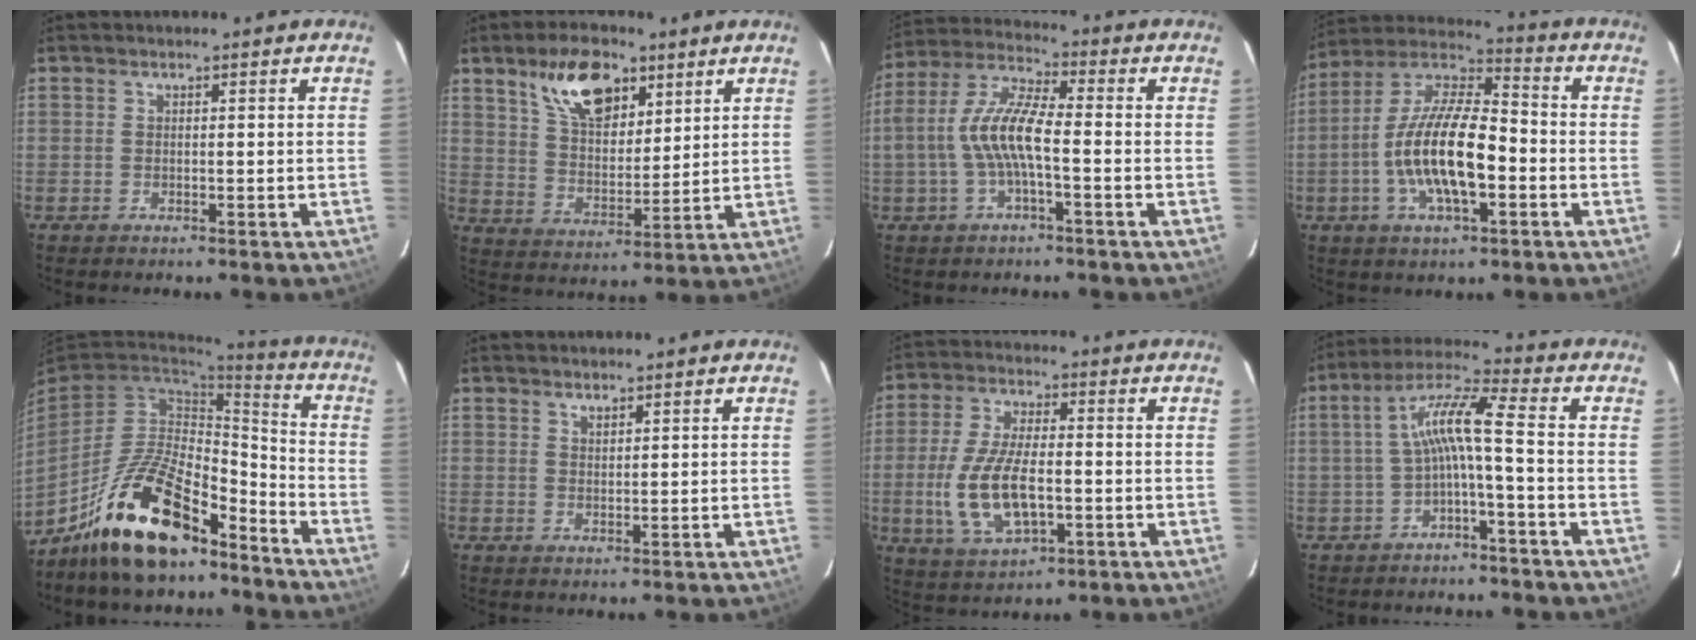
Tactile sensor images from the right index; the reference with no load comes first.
{"total": 12.7, "force": [7.5, 6.4, 8.0], "torque": [-0.134, 0.014, 0.140]}
{"total": 10.0, "force": [-1.9, 2.5, 9.5], "torque": [-0.204, 0.011, -0.035]}
{"total": 16.3, "force": [-3.9, 5.6, 14.8], "torque": [-0.288, -0.001, -0.078]}
{"total": 19.1, "force": [-12.8, 7.7, 11.8], "torque": [-0.236, 0.010, -0.223]}
{"total": 1.5, "force": [1.3, 0.4, 0.5], "torque": [-0.005, 0.000, 0.023]}
{"total": 12.9, "force": [-2.4, 5.7, 11.3], "torque": [-0.235, -0.009, -0.036]}
{"total": 7.6, "force": [-1.9, 0.0, 7.4], "torque": [-0.163, 0.019, -0.033]}